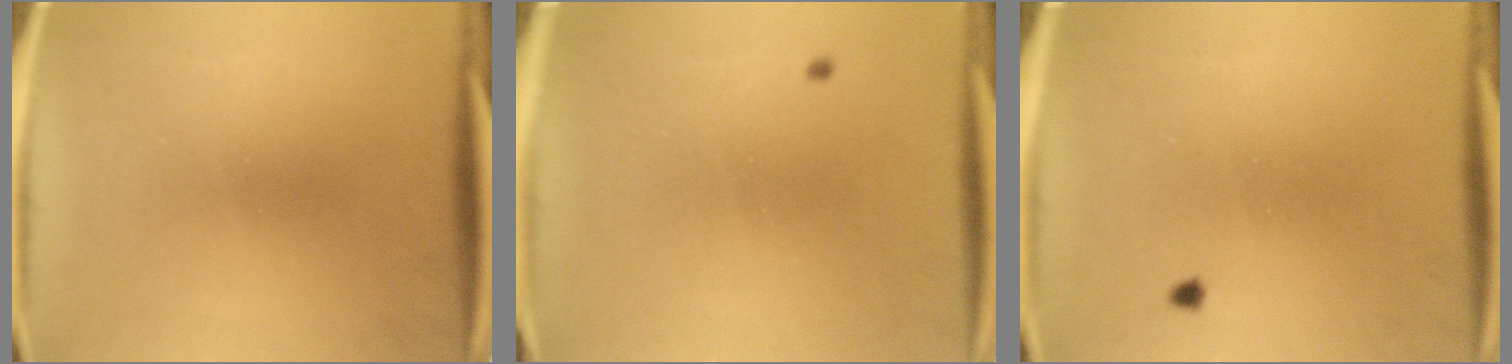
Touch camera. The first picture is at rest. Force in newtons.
{"total": 0.6}
{"total": 0.6}